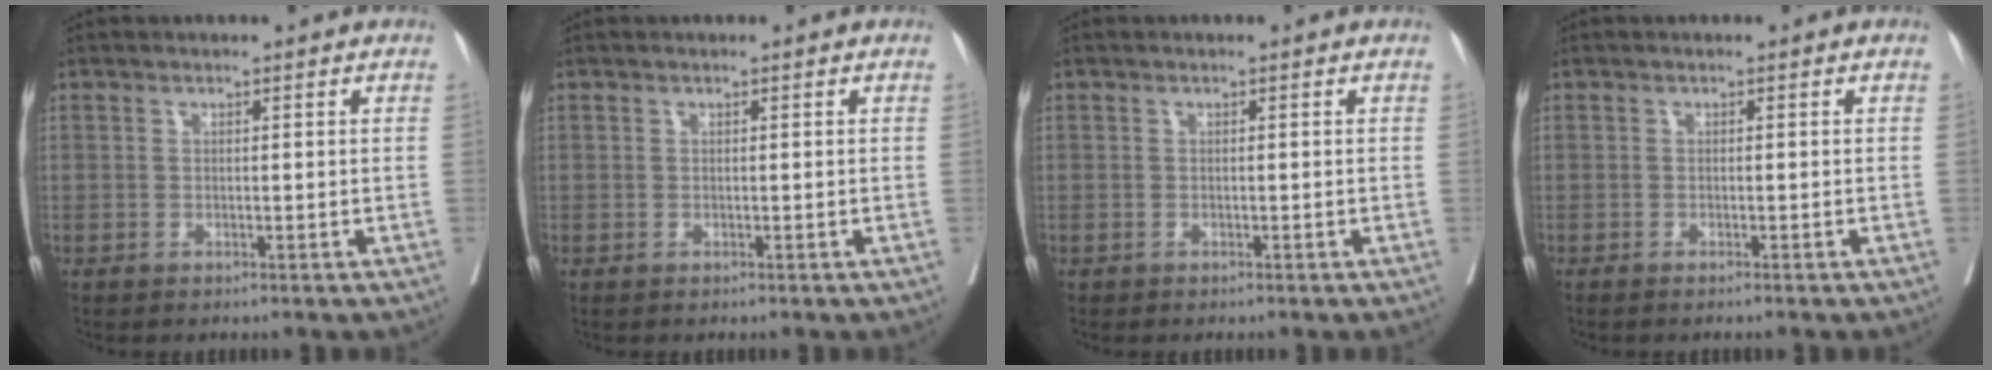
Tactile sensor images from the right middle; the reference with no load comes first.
{"total": 0.0}
{"total": 0.0}
{"total": 1.7, "force": [-1.5, -0.2, 0.9], "torque": [-0.012, 0.000, -0.015]}